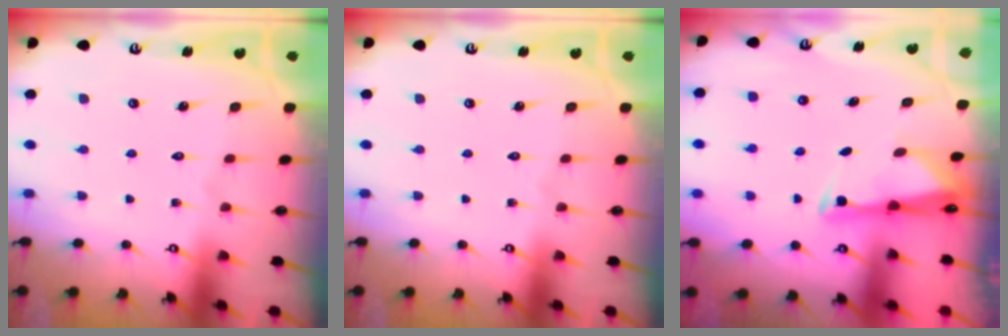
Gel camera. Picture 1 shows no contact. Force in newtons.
{"total": 0.0}
{"total": 2.6, "press": 2.6, "slide": 0.3}